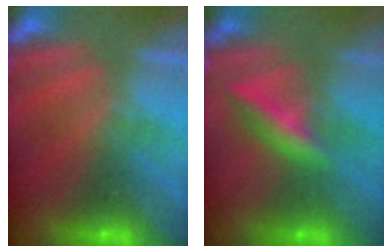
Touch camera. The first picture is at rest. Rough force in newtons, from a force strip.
{"total": 2.4}